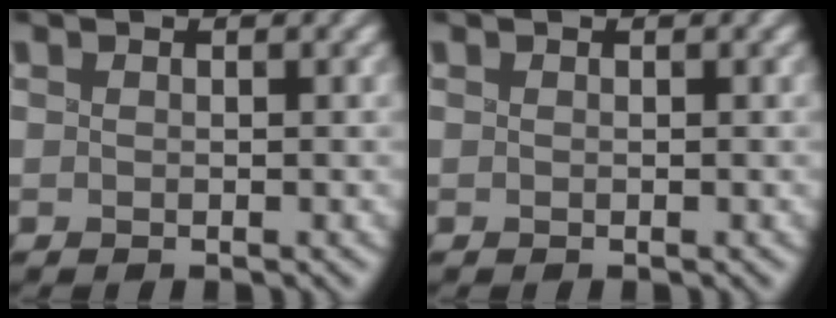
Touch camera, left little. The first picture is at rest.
{"total": 0.0}